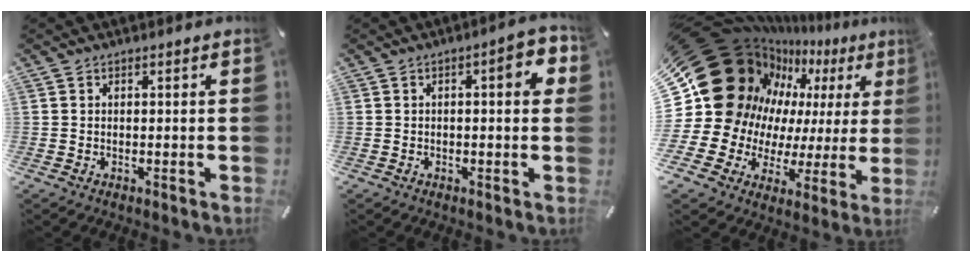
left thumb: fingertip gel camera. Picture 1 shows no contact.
{"total": 6.5, "force": [1.1, 2.3, 6.0], "torque": [-0.071, -0.003, 0.011]}
{"total": 21.9, "force": [8.8, 16.3, 11.7], "torque": [-0.177, -0.088, 0.192]}